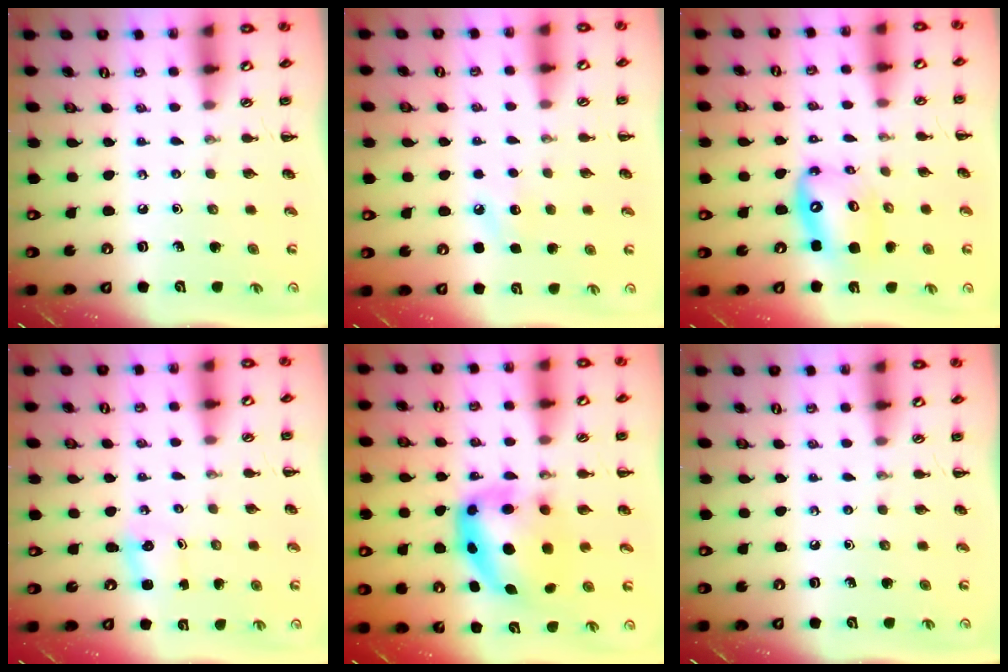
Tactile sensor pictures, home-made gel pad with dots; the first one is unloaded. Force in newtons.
{"total": 6.0, "press": 5.8, "slide": 1.6}
{"total": 12.7, "press": 12.2, "slide": 3.3}
{"total": 1.8, "press": 1.7, "slide": 0.6}
{"total": 9.1, "press": 8.8, "slide": 2.2}
{"total": 0.0}